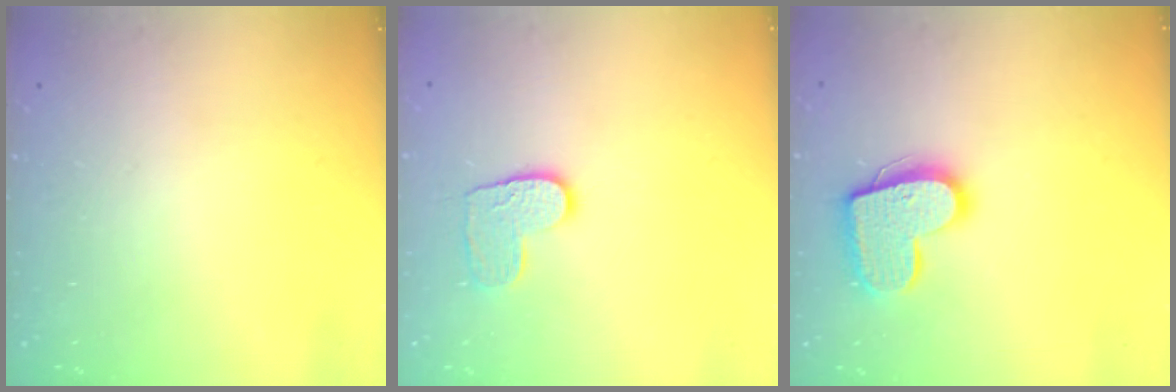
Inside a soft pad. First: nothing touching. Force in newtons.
{"total": 8.2, "press": 8.2, "slide": 0.5}
{"total": 14.9, "press": 14.9, "slide": 1.0}